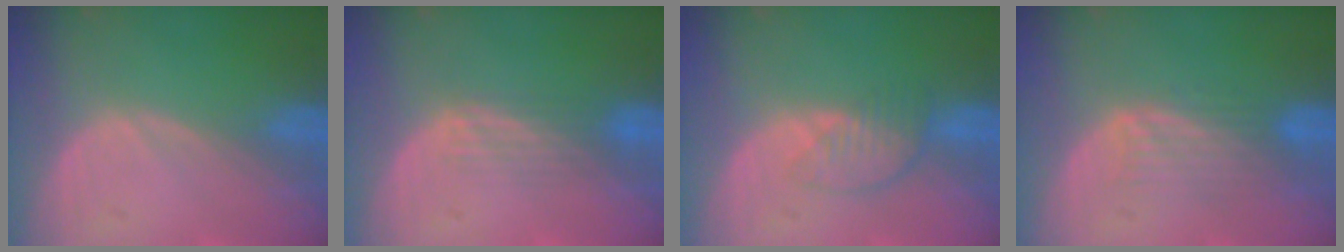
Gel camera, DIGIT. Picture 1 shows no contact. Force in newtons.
{"total": 2.7, "press": 2.6, "slide": 0.8}
{"total": 4.0, "press": 3.5, "slide": 1.8}
{"total": 4.3, "press": 3.7, "slide": 2.2}